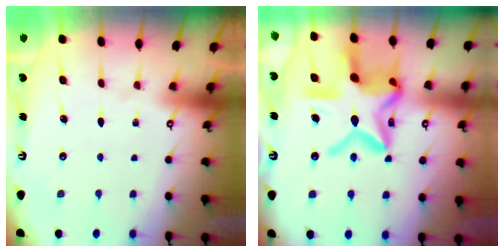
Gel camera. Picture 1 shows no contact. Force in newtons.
{"total": 21.4, "press": 21.4, "slide": 1.6}